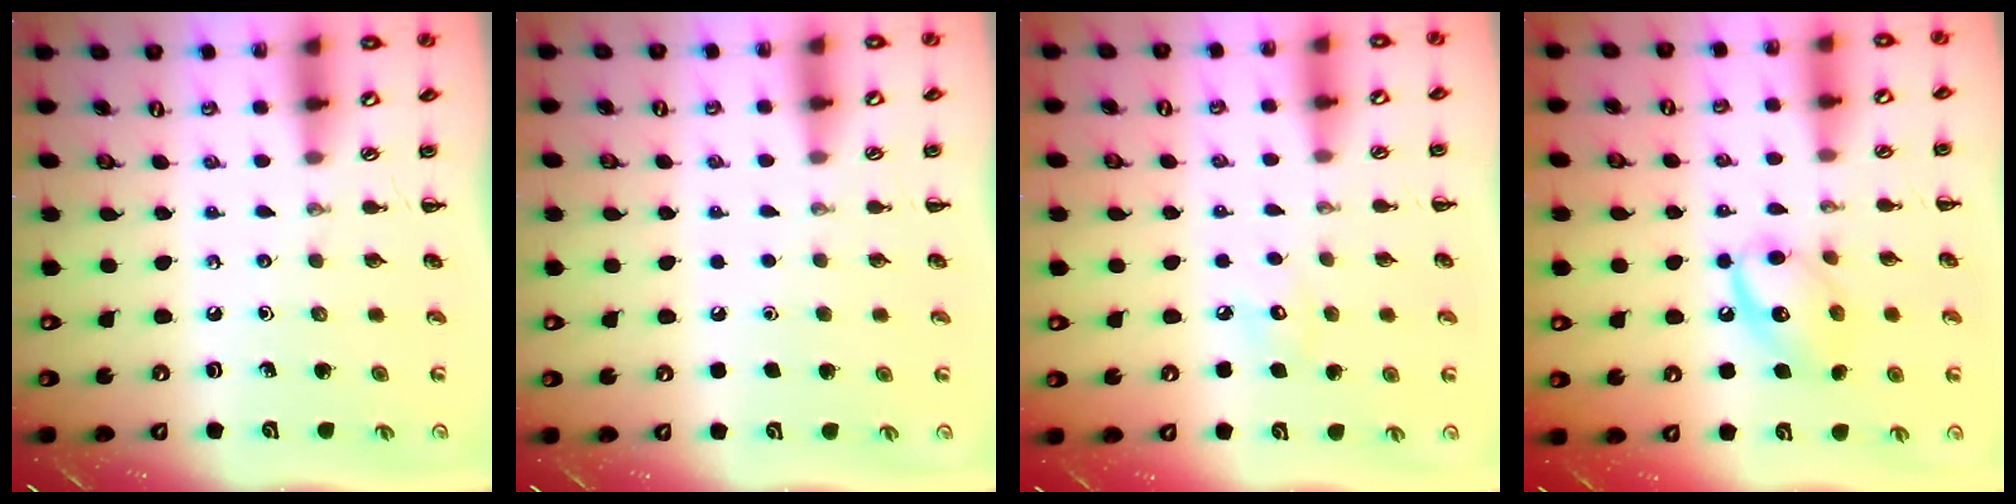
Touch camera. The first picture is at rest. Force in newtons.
{"total": 1.7, "press": 1.7, "slide": 0.1}
{"total": 4.5, "press": 4.4, "slide": 1.1}
{"total": 11.2, "press": 11.2, "slide": 0.4}